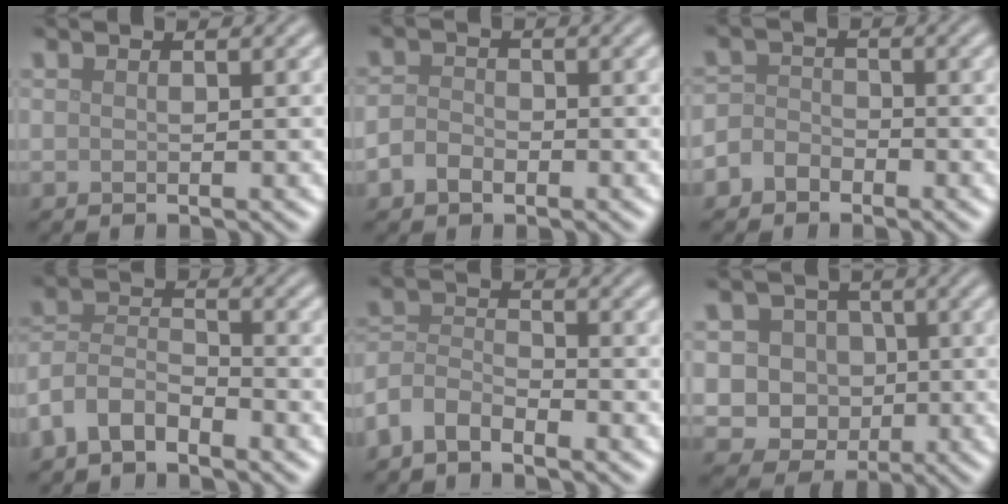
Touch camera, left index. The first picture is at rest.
{"total": 2.1, "force": [-1.0, 1.5, 1.1], "torque": [-0.023, 0.001, -0.025]}
{"total": 2.4, "force": [-1.4, 1.8, 0.8], "torque": [0.004, 0.005, -0.038]}
{"total": 4.0, "force": [-2.9, 2.0, 2.0], "torque": [-0.042, 0.005, -0.068]}
{"total": 3.3, "force": [-2.6, 1.4, 1.5], "torque": [-0.031, 0.003, -0.066]}
{"total": 5.4, "force": [0.0, 5.0, 2.0], "torque": [-0.014, 0.010, -0.023]}